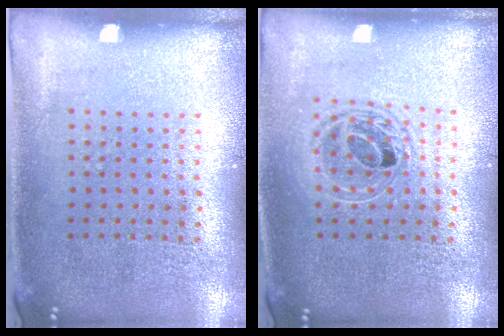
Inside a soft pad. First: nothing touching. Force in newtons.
{"total": 1.7, "press": 1.4, "slide": 0.9}